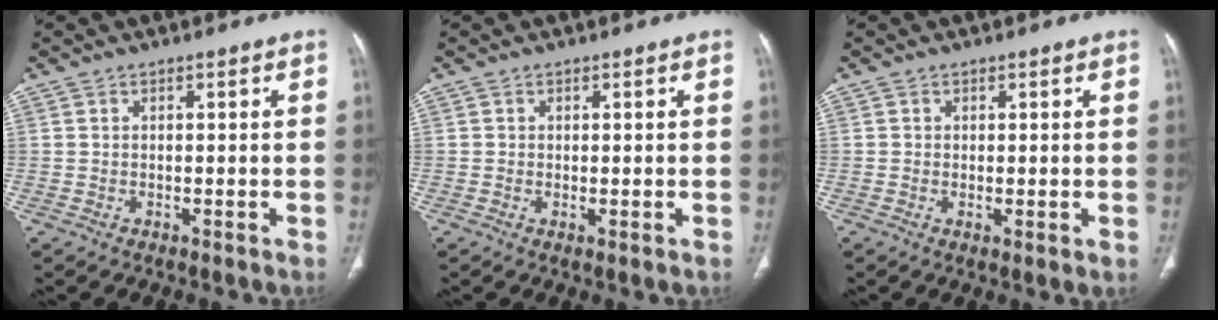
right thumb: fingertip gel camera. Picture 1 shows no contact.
{"total": 0.8, "force": [-0.1, 0.4, 0.7], "torque": [-0.017, -0.005, -0.001]}
{"total": 1.5, "force": [0.0, 0.5, 1.4], "torque": [-0.028, -0.008, -0.001]}